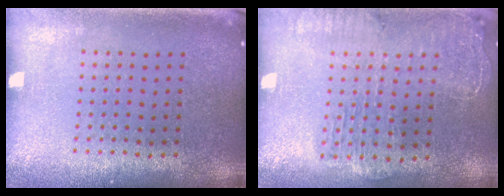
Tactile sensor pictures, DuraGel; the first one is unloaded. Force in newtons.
{"total": 2.0, "press": 1.8, "slide": 0.8}